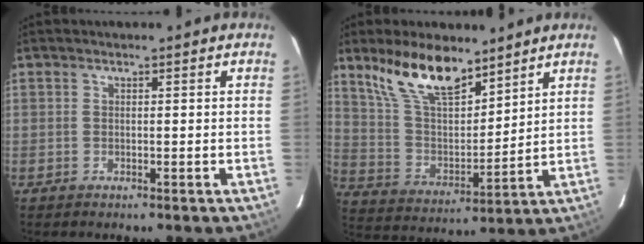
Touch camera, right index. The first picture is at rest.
{"total": 15.0, "force": [10.9, 5.6, 8.7], "torque": [-0.167, 0.010, 0.215]}